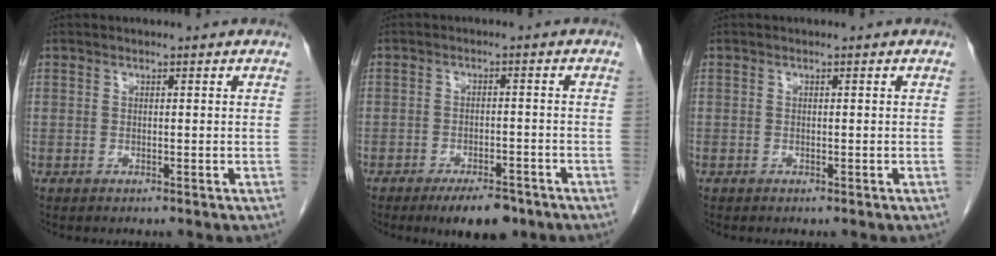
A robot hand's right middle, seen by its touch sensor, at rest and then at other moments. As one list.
[{"total": 6.2, "force": [-4.5, 2.3, 3.7], "torque": [-0.055, -0.002, -0.065]}, {"total": 0.0}]